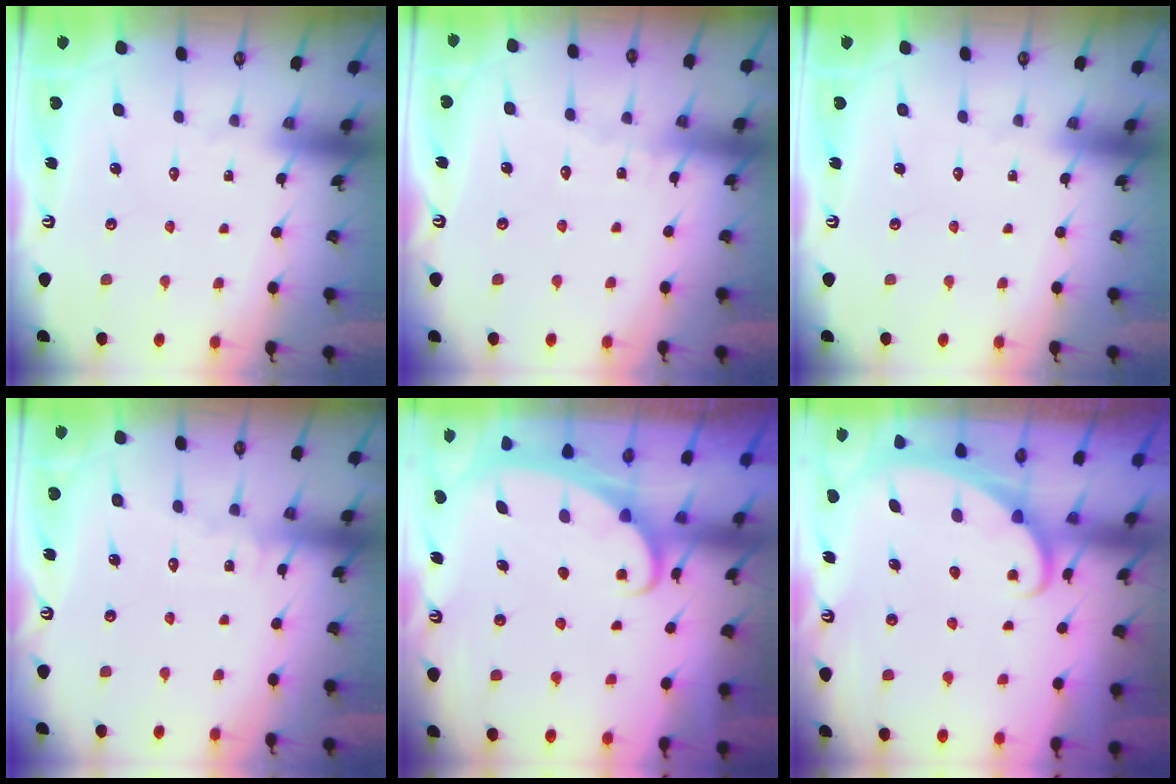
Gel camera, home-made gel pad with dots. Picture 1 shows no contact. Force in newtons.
{"total": 3.5, "press": 3.5, "slide": 0.2}
{"total": 0.0}
{"total": 4.8, "press": 4.8, "slide": 0.4}
{"total": 2.5, "press": 2.4, "slide": 0.3}
{"total": 1.9, "press": 1.9, "slide": 0.1}